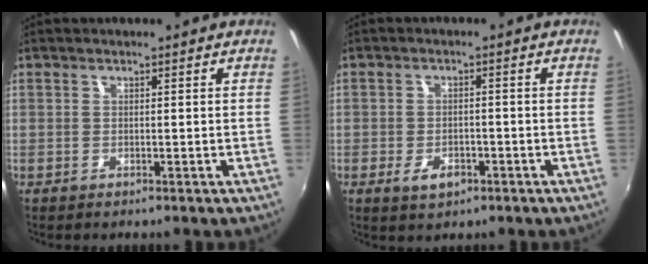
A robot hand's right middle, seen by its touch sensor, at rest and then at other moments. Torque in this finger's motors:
{"motor_torque": [0.53, -0.45, 0.07, 0.01]}